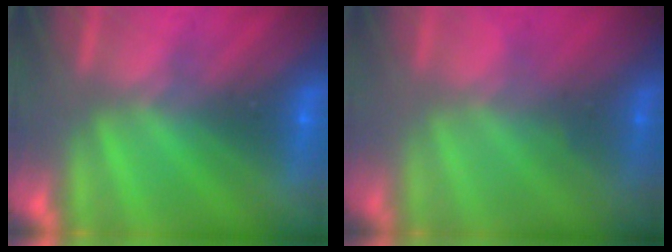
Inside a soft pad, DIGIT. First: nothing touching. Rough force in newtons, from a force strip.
{"total": 1.1}